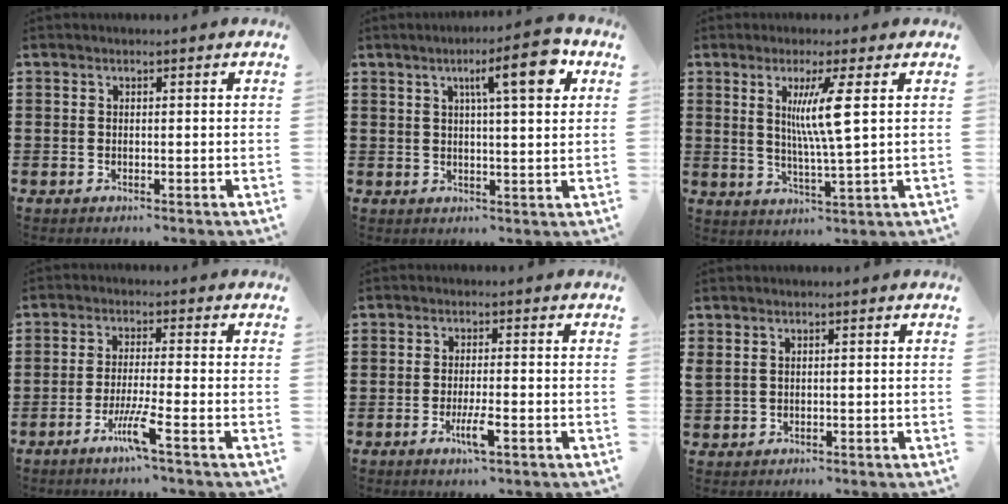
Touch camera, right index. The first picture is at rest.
{"total": 8.9, "force": [3.8, 1.7, 7.8], "torque": [-0.121, -0.002, 0.052]}
{"total": 7.4, "force": [2.1, 0.0, 7.1], "torque": [-0.141, -0.005, 0.030]}
{"total": 5.9, "force": [-3.3, -0.4, 4.9], "torque": [-0.098, -0.016, -0.061]}
{"total": 4.2, "force": [-1.8, 0.5, 3.8], "torque": [-0.076, -0.011, -0.034]}
{"total": 0.8, "force": [0.5, 0.5, 0.4], "torque": [-0.011, 0.003, 0.009]}